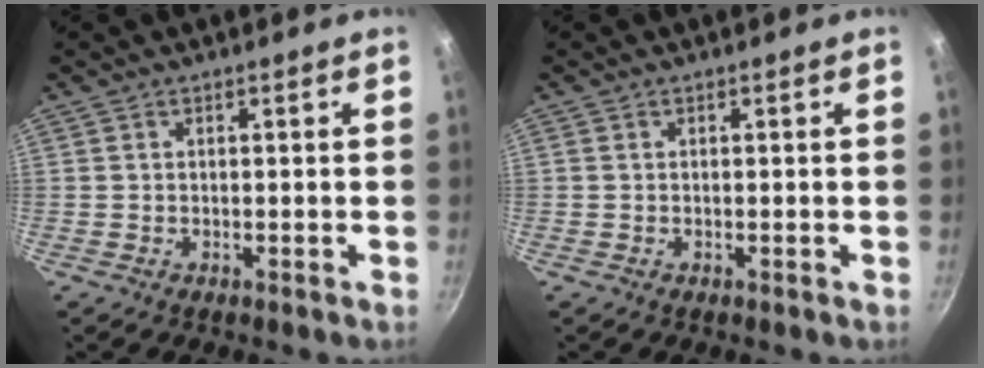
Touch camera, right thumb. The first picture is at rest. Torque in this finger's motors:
{"motor_torque": [-0.11, 0.04, 0.24, -0.50, 0.01]}